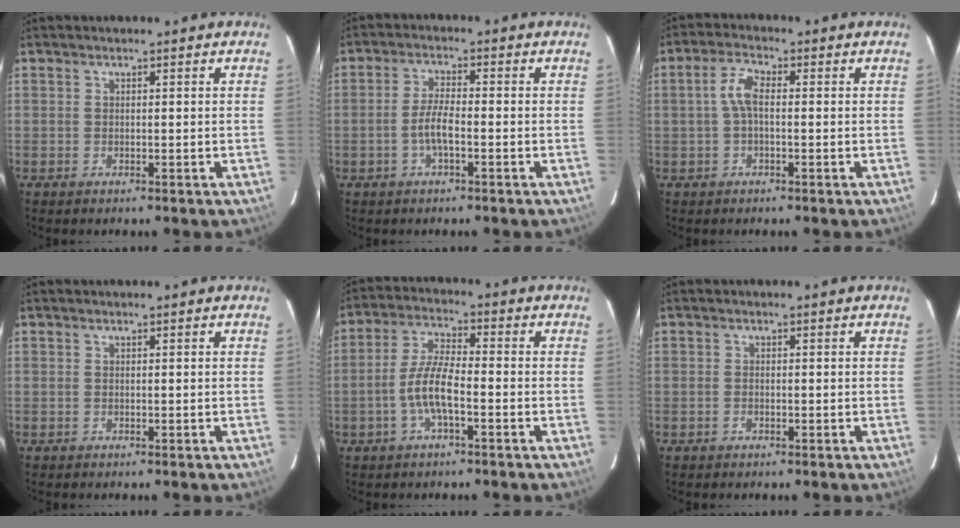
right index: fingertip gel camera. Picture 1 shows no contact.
{"total": 4.1, "force": [-1.6, 0.8, 3.7], "torque": [-0.081, 0.005, -0.031]}
{"total": 4.0, "force": [-0.2, 1.6, 3.6], "torque": [-0.078, 0.013, -0.005]}
{"total": 0.0}
{"total": 7.0, "force": [-2.6, 1.6, 6.3], "torque": [-0.135, 0.007, -0.051]}
{"total": 0.9, "force": [-0.5, 0.5, 0.5], "torque": [-0.010, 0.000, -0.009]}